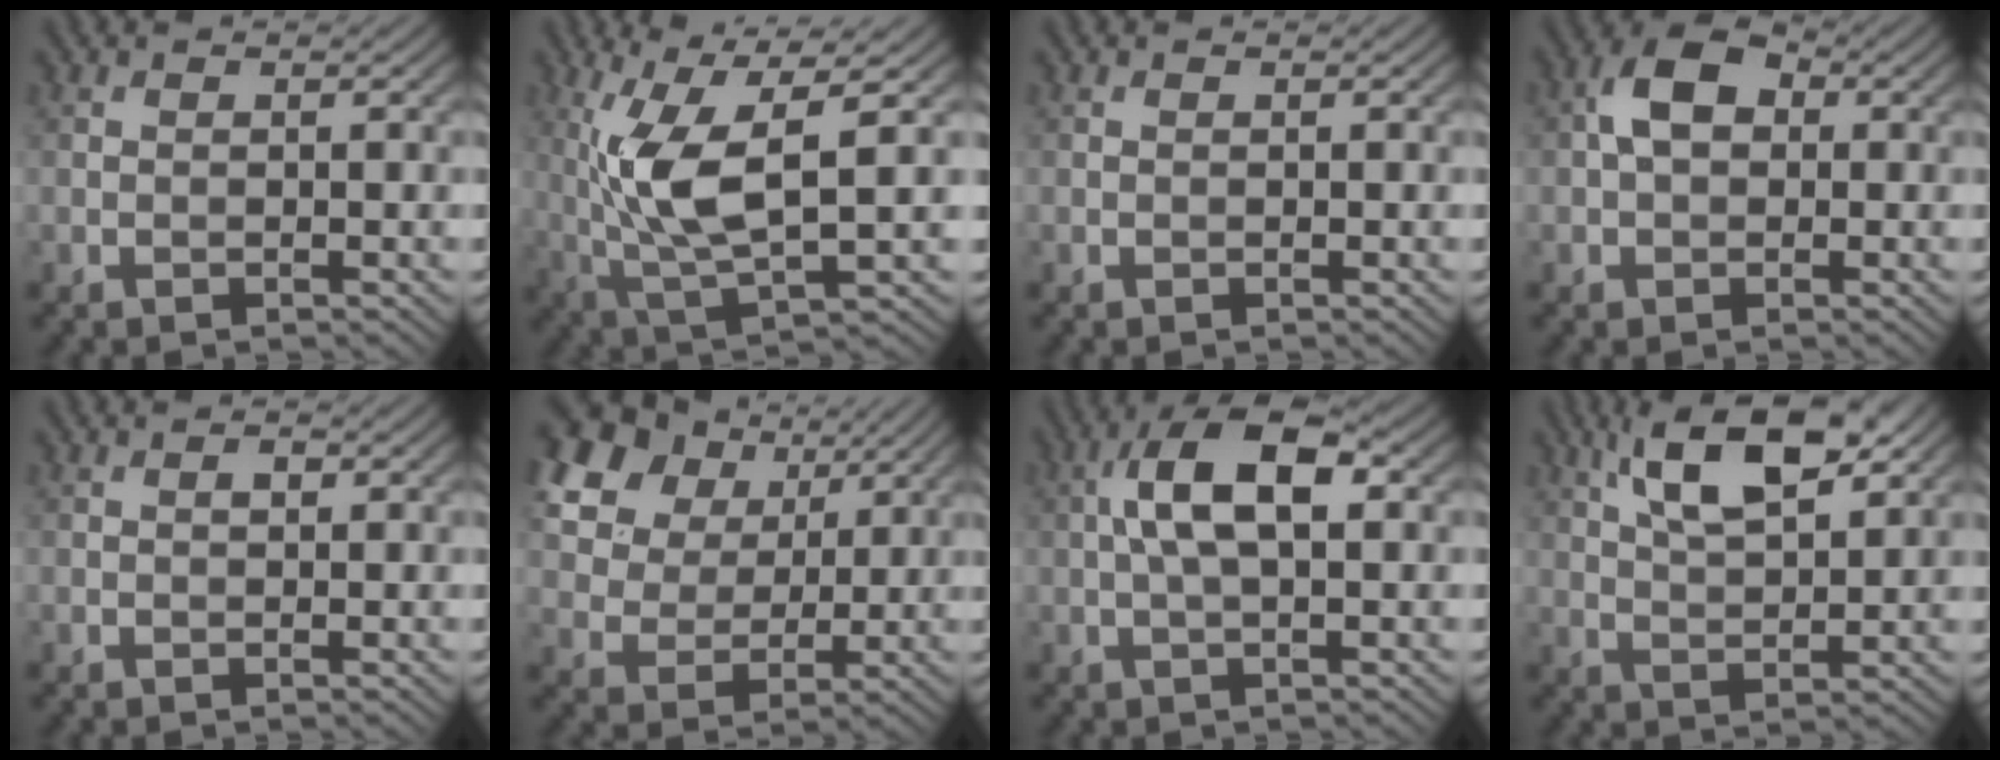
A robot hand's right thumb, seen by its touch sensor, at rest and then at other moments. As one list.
[{"total": 10.0, "force": [1.3, 3.0, 9.4], "torque": [-0.205, 0.002, 0.032]}, {"total": 0.0}, {"total": 4.9, "force": [0.5, 3.3, 3.6], "torque": [-0.070, 0.012, -0.001]}, {"total": 0.8, "force": [0.2, 0.5, 0.6], "torque": [-0.007, 0.000, 0.001]}, {"total": 15.6, "force": [8.4, 10.3, 8.1], "torque": [-0.238, 0.040, 0.189]}, {"total": 8.0, "force": [1.0, 3.2, 7.3], "torque": [-0.144, 0.021, 0.010]}, {"total": 9.7, "force": [4.8, 3.7, 7.5], "torque": [-0.143, 0.013, 0.089]}]